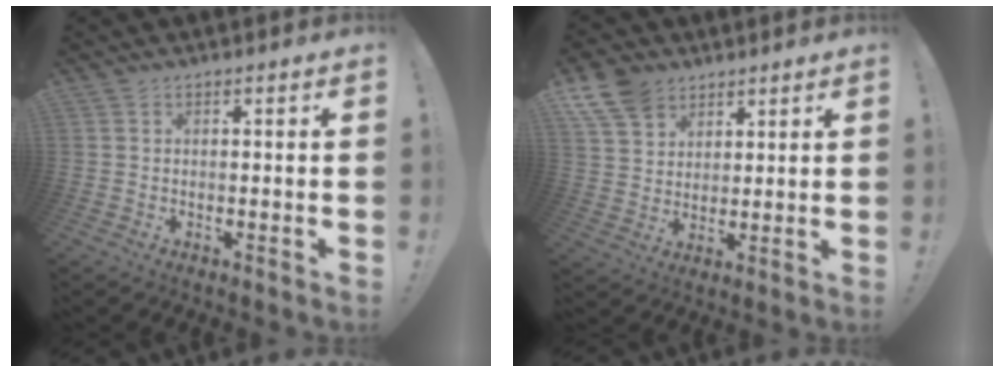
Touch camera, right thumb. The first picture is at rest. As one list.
[{"total": 10.1, "force": [6.5, 6.9, 3.5], "torque": [-0.069, -0.032, 0.131]}]